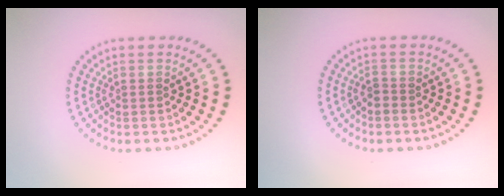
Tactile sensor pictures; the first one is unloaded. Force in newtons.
{"total": 0.5, "press": 0.3, "slide": 0.4}